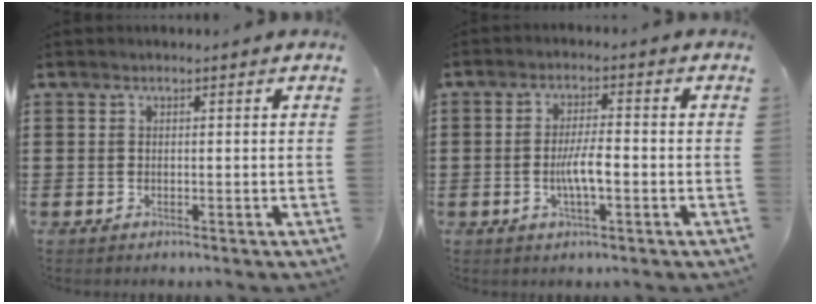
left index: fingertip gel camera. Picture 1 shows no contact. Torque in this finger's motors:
{"motor_torque": [0.25, 0.05, 0.28, 0.06]}